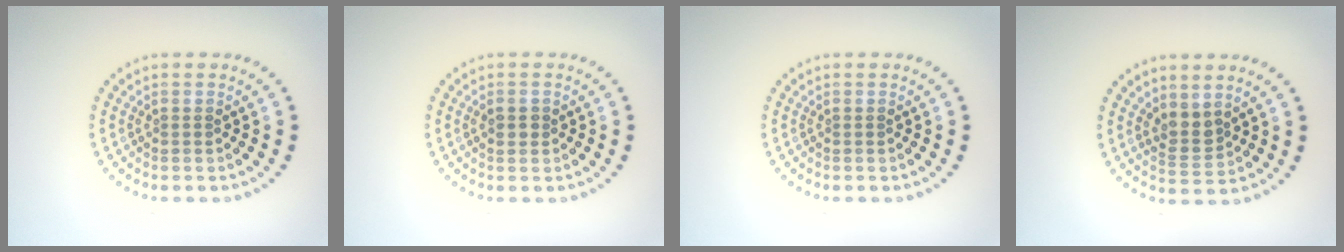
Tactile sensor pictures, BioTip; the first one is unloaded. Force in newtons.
{"total": 1.2, "press": 1.2, "slide": 0.1}
{"total": 0.0}
{"total": 2.1, "press": 1.8, "slide": 1.1}